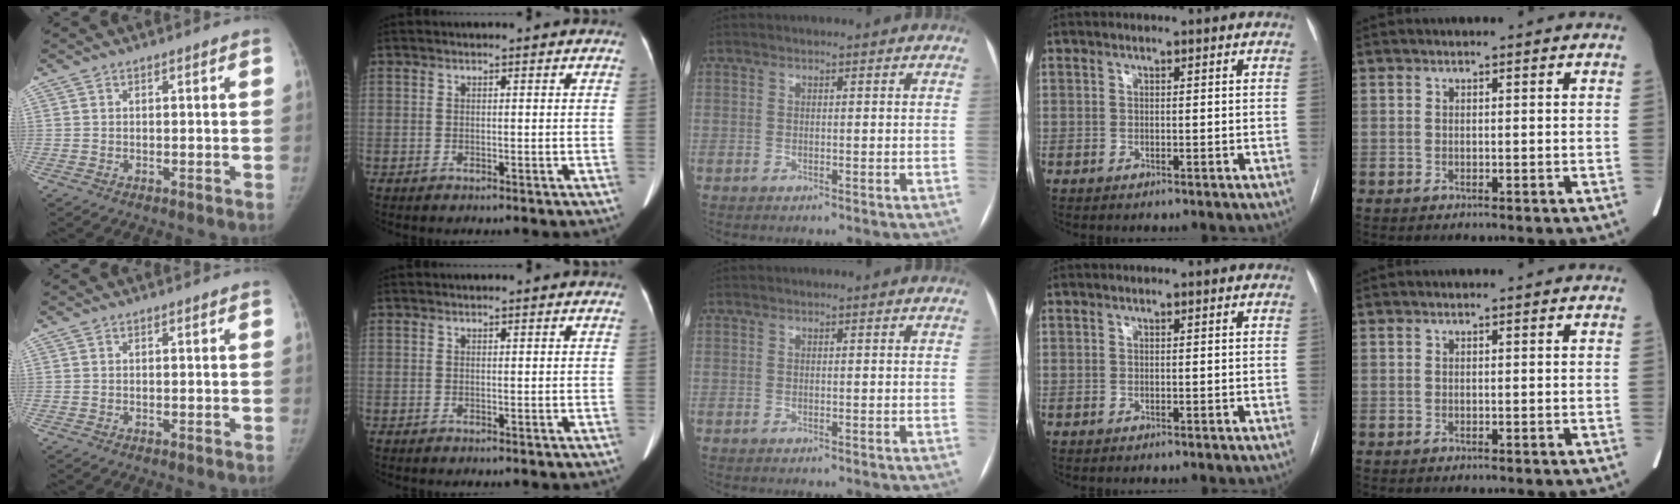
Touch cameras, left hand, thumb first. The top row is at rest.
{}